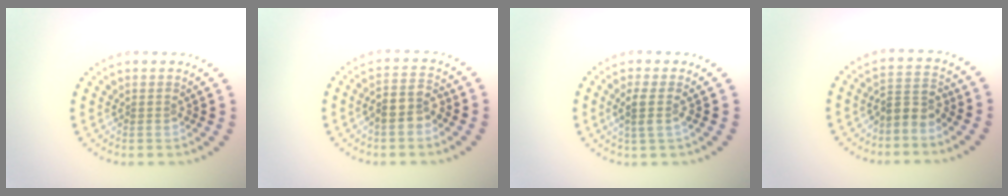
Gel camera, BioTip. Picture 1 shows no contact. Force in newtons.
{"total": 2.8, "press": 2.6, "slide": 1.1}
{"total": 1.9, "press": 1.6, "slide": 1.0}
{"total": 2.5, "press": 2.0, "slide": 1.5}